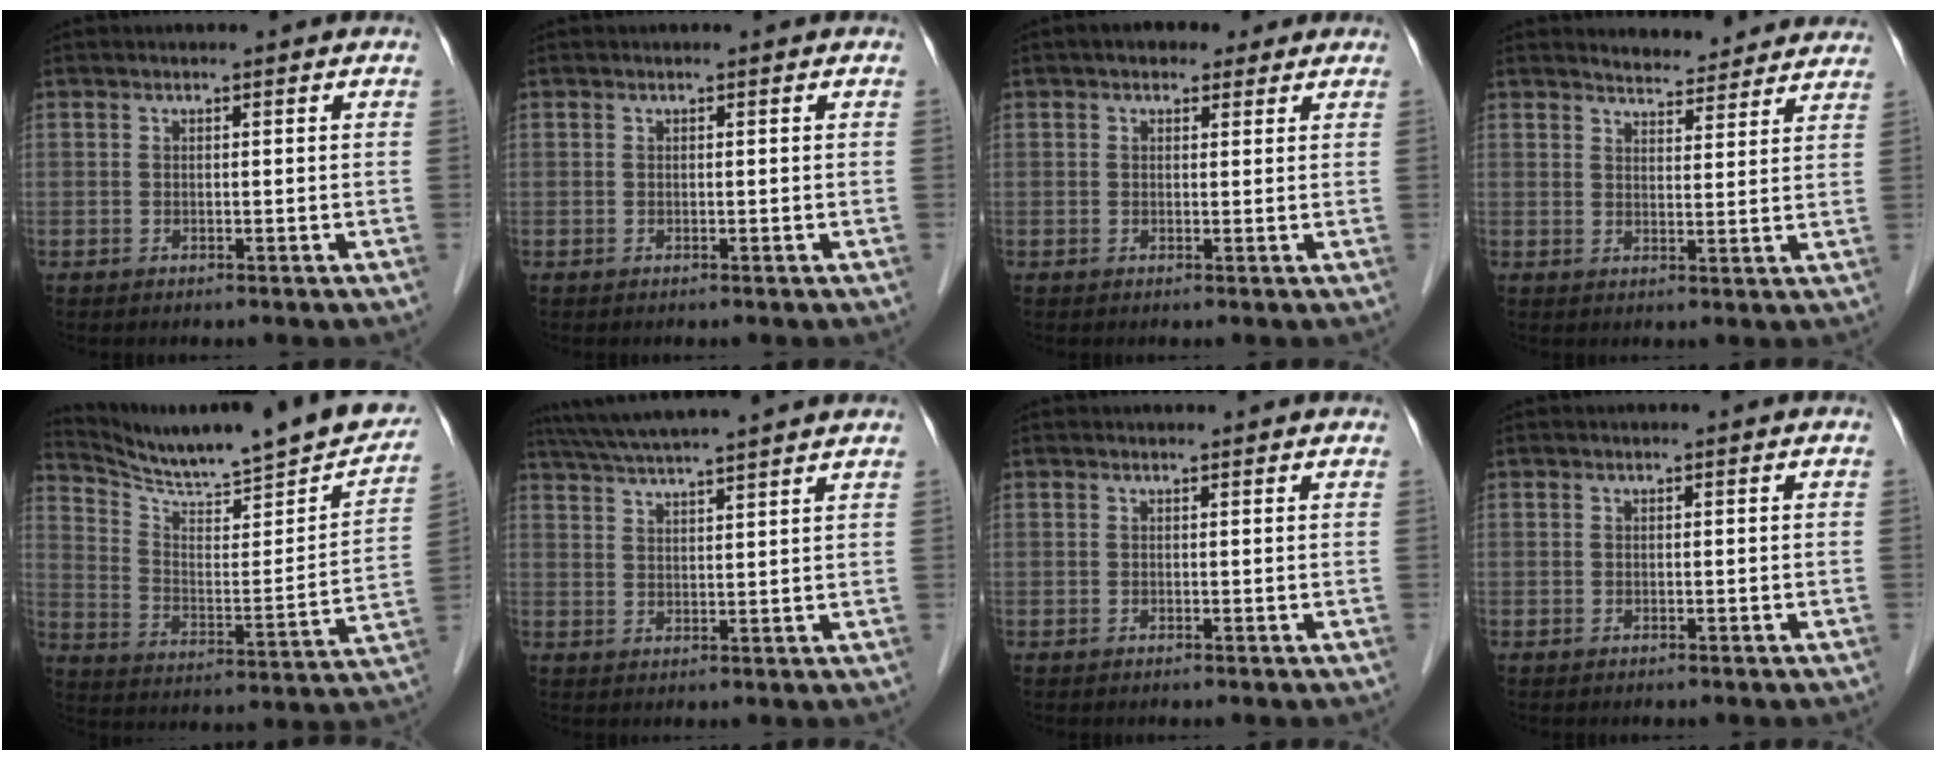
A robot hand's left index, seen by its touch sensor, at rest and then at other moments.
{"total": 0.0}
{"total": 4.2, "force": [2.8, 2.5, 1.8], "torque": [-0.023, 0.023, 0.040]}
{"total": 10.0, "force": [9.6, 2.3, 1.7], "torque": [-0.008, 0.003, 0.108]}
{"total": 23.0, "force": [20.5, 2.3, 10.3], "torque": [-0.157, -0.053, 0.287]}
{"total": 14.2, "force": [12.6, -0.2, 6.5], "torque": [-0.118, 0.038, 0.182]}
{"total": 2.7, "force": [2.5, 0.7, 0.6], "torque": [-0.013, 0.021, 0.023]}
{"total": 0.0}